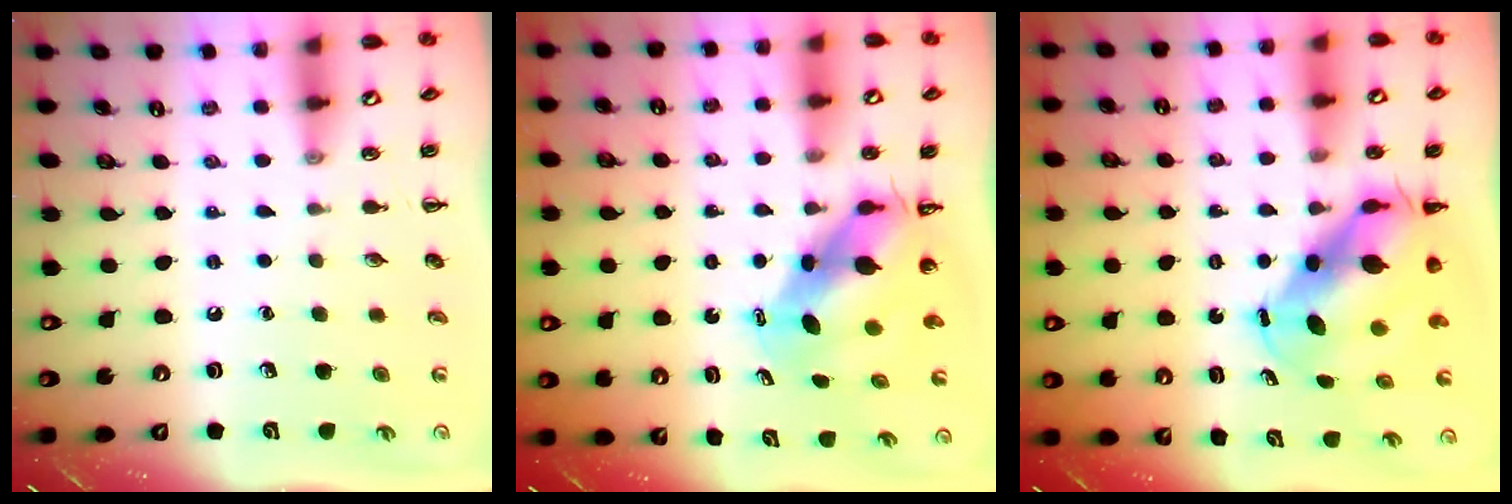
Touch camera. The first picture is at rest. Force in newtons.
{"total": 6.4, "press": 6.2, "slide": 1.8}
{"total": 9.1, "press": 8.8, "slide": 2.2}